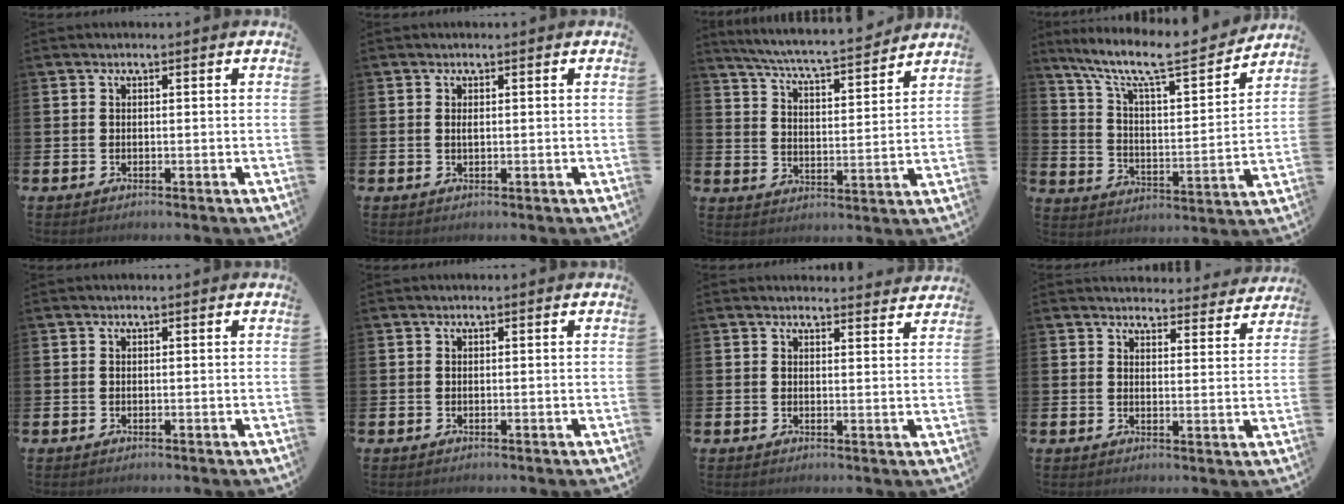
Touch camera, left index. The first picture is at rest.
{"total": 0.6, "force": [0.1, 0.2, 0.6], "torque": [-0.009, 0.000, 0.000]}
{"total": 6.1, "force": [5.8, -0.1, 1.9], "torque": [-0.063, -0.049, 0.096]}
{"total": 10.0, "force": [8.6, 1.6, 4.9], "torque": [-0.120, -0.059, 0.140]}
{"total": 0.0}
{"total": 0.0}
{"total": 2.5, "force": [2.5, 0.3, -0.2], "torque": [0.009, -0.020, 0.043]}
{"total": 4.2, "force": [4.1, 0.9, 0.1], "torque": [0.002, -0.031, 0.070]}